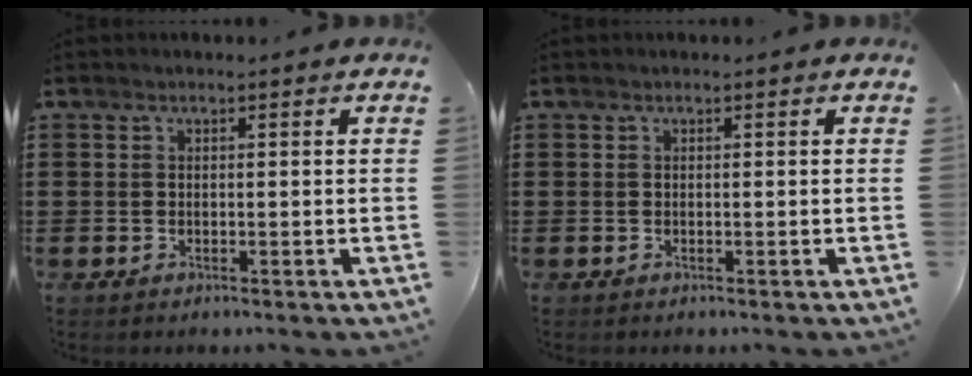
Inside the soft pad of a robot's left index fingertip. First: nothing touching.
{"total": 0.0}